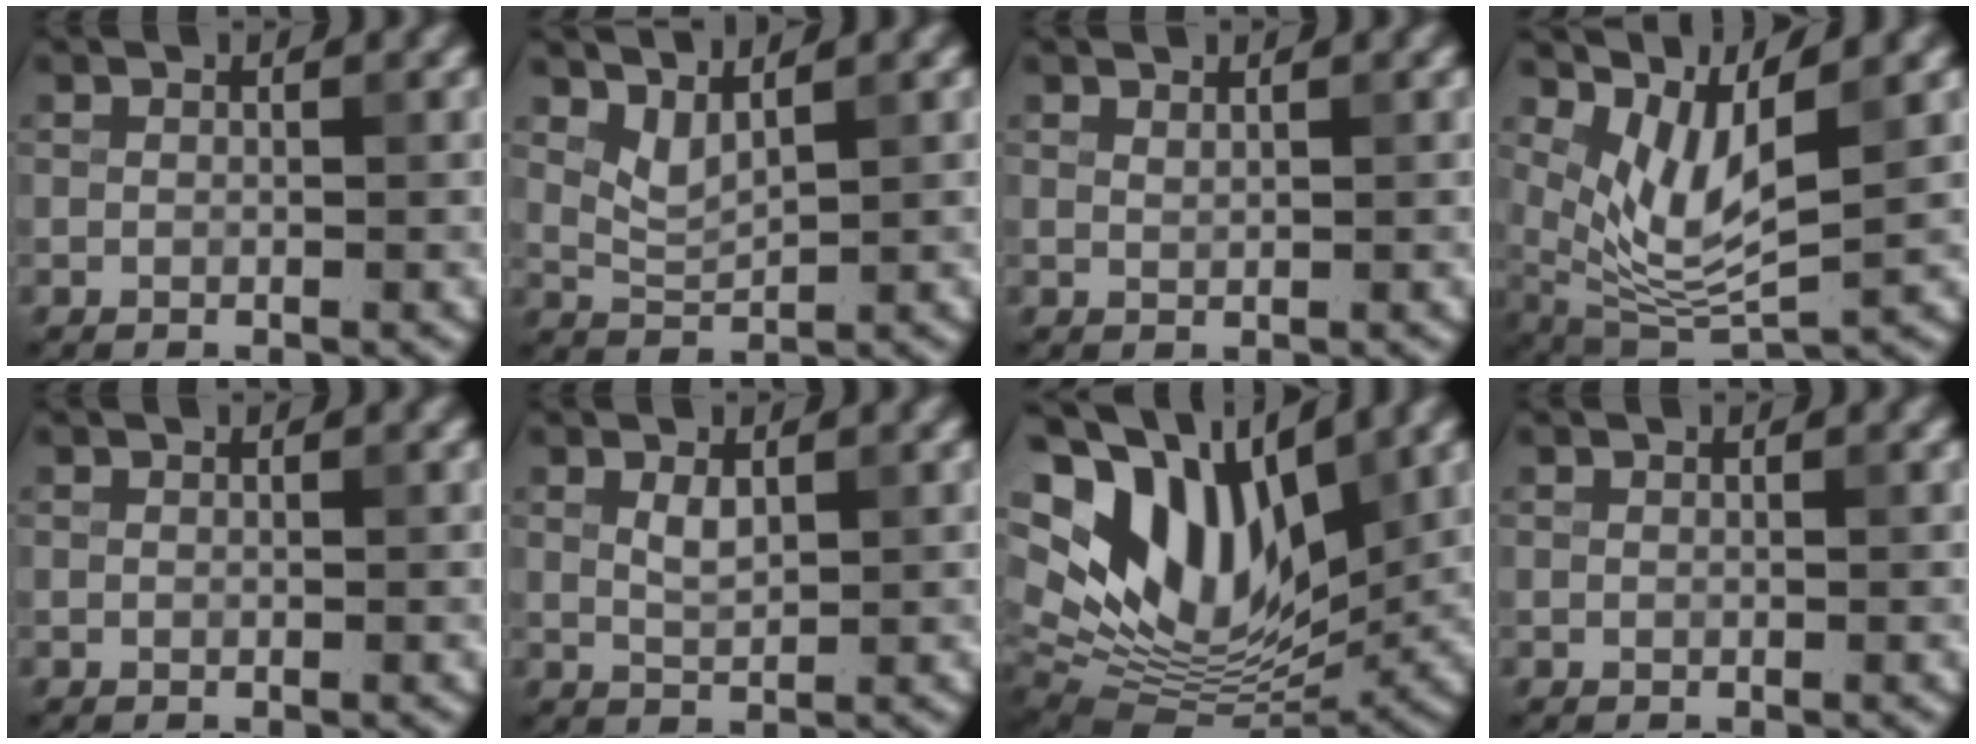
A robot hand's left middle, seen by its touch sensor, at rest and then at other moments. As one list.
[{"total": 2.0, "force": [1.5, 0.5, 1.2], "torque": [-0.034, -0.011, 0.037]}, {"total": 0.6, "force": [0.6, 0.0, 0.1], "torque": [0.000, -0.001, 0.012]}, {"total": 5.9, "force": [2.5, 2.0, 5.0], "torque": [-0.108, -0.017, 0.056]}, {"total": 0.0}, {"total": 1.5, "force": [0.7, 0.7, 1.2], "torque": [-0.027, -0.001, 0.017]}, {"total": 14.6, "force": [5.4, 8.0, 10.9], "torque": [-0.208, 0.012, 0.099]}, {"total": 0.0}]